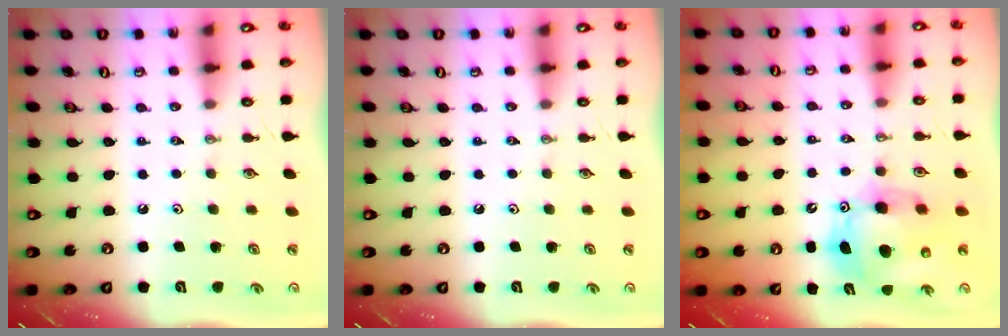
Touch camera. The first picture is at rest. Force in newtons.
{"total": 0.0}
{"total": 13.3, "press": 13.1, "slide": 2.4}